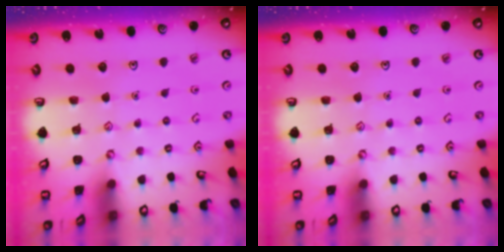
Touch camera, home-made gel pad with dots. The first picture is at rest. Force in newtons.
{"total": 0.0}